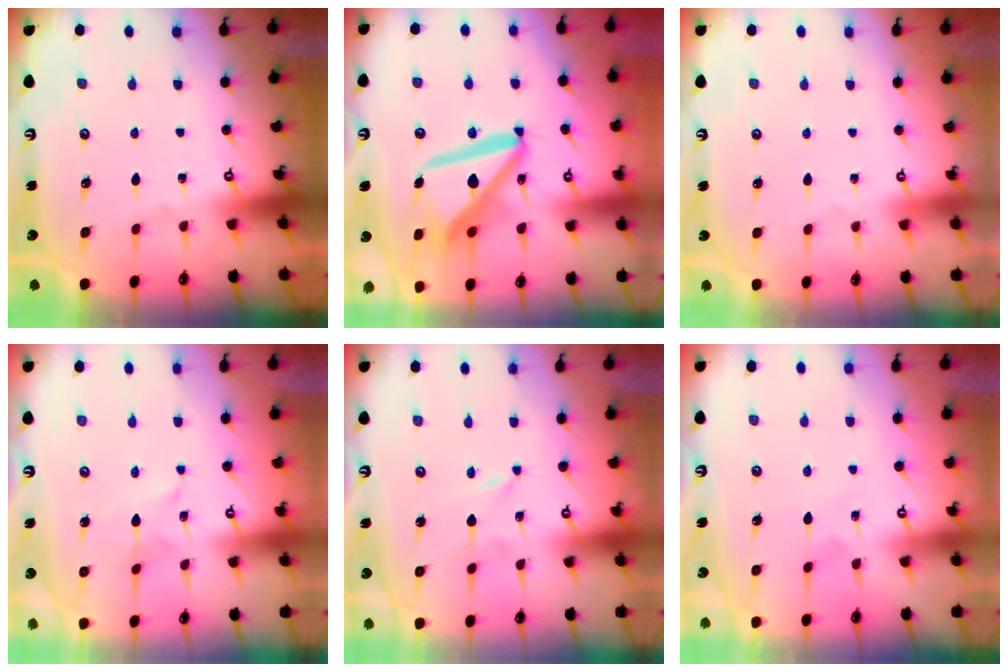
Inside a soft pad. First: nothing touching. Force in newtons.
{"total": 15.0, "press": 14.9, "slide": 1.9}
{"total": 0.0}
{"total": 1.6, "press": 1.6, "slide": 0.2}
{"total": 0.0}
{"total": 3.4, "press": 3.4, "slide": 0.3}